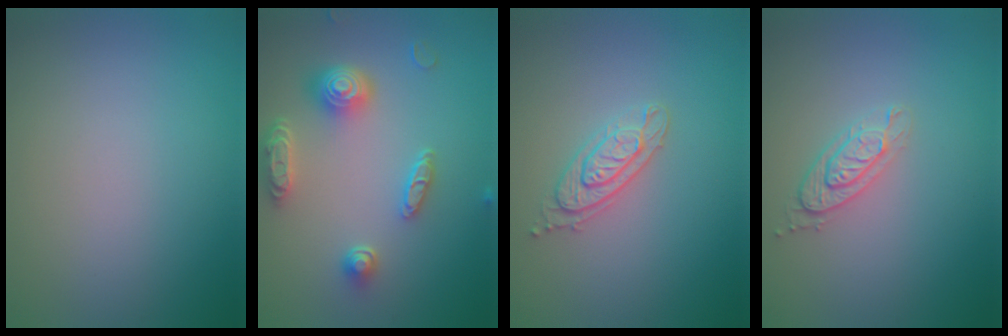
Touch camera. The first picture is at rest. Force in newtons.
{"total": 4.8, "press": 3.9, "slide": 2.8}
{"total": 2.4, "press": 2.2, "slide": 0.8}
{"total": 2.1, "press": 2.0, "slide": 0.7}